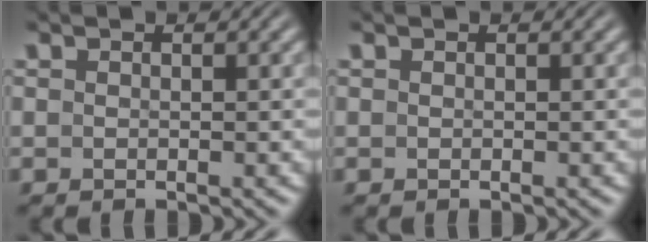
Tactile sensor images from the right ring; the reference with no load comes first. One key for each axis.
{"total": 0.0}